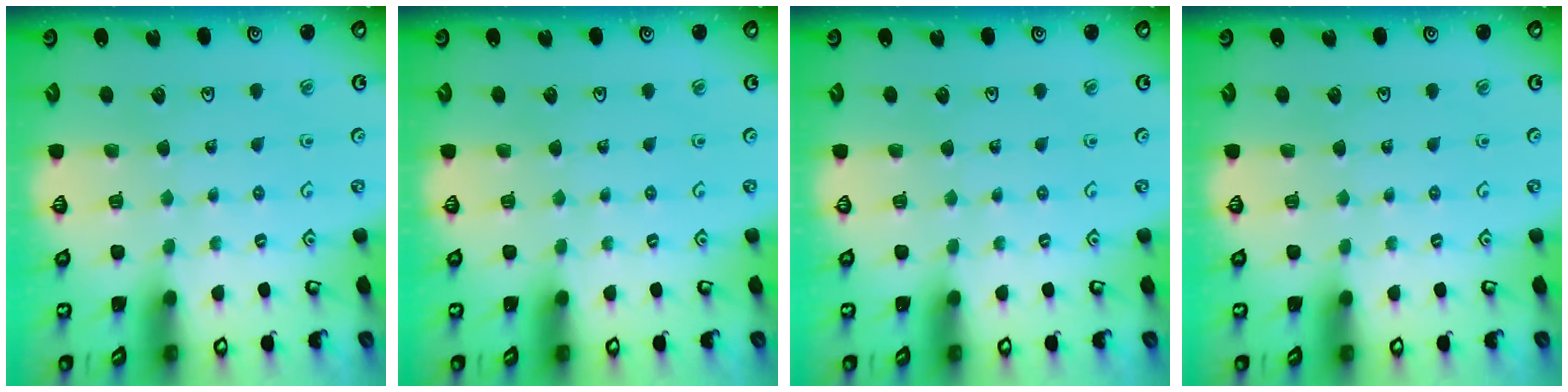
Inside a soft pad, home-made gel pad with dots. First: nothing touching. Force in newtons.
{"total": 0.0}
{"total": 0.0}
{"total": 0.0}